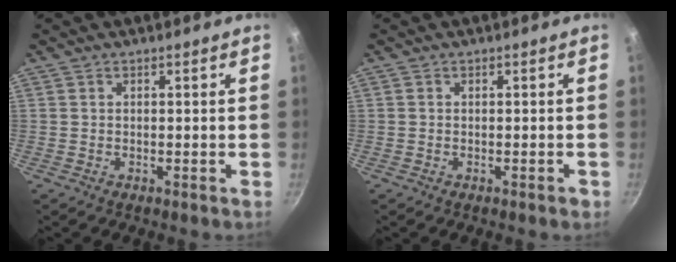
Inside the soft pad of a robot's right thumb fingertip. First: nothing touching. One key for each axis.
{"total": 0.8, "fx": -0.4, "fy": 0.3, "fz": 0.6, "tx": -0.009, "ty": 0.006, "tz": -0.008}